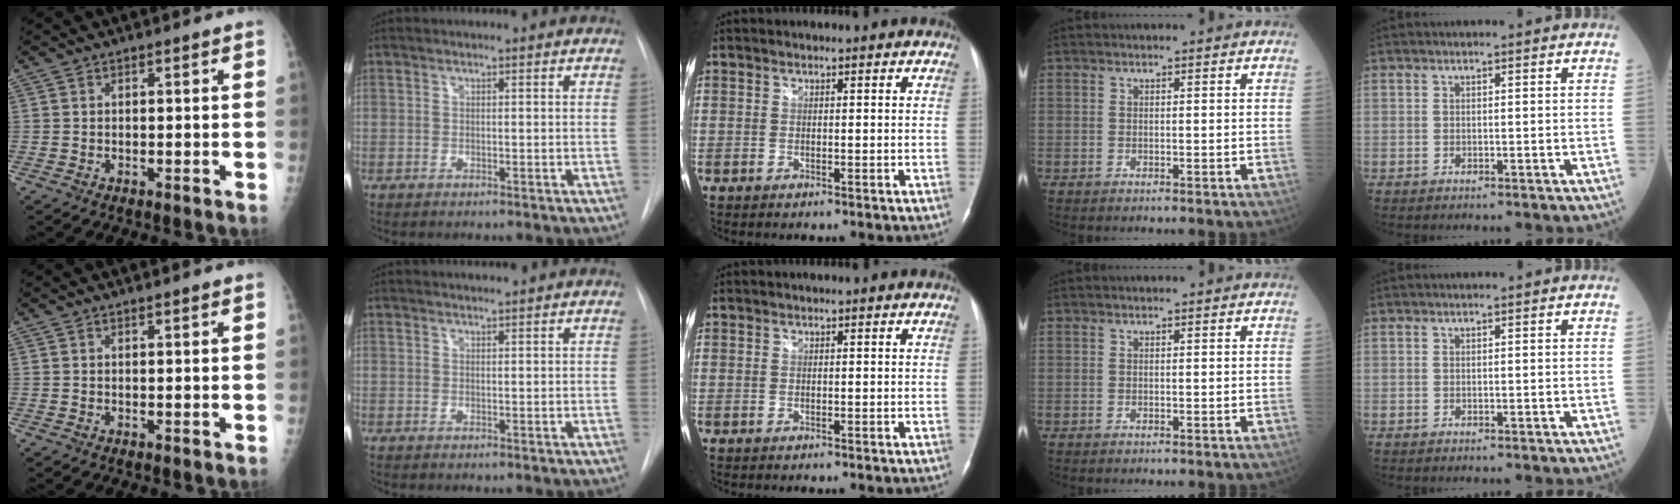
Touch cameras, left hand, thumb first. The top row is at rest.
{"thumb": {"total": 1.6, "force": [1.4, 0.0, 0.8], "torque": [-0.005, -0.001, 0.021]}, "index": {"total": 0.6, "force": [0.5, -0.3, 0.0], "torque": [0.001, 0.002, 0.015]}}